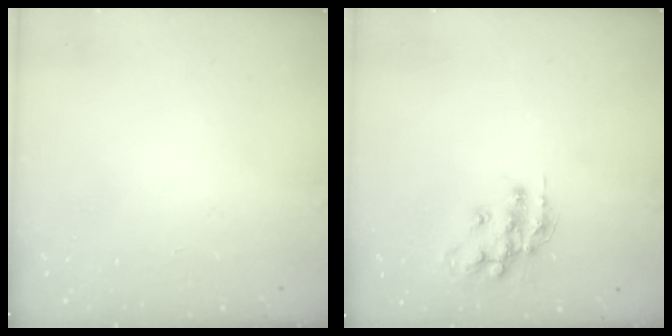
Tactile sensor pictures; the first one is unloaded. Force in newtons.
{"total": 13.3, "press": 13.3, "slide": 0.8}